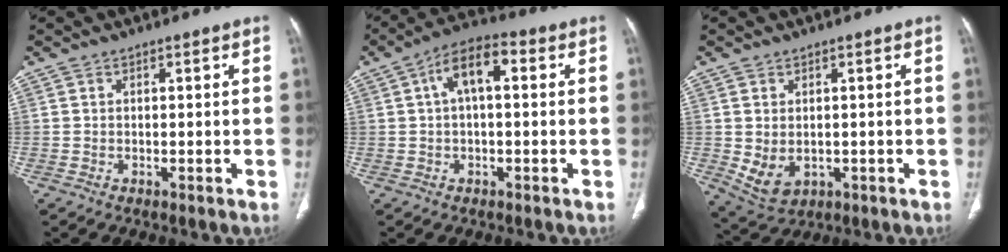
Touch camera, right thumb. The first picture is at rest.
{"total": 8.4, "force": [1.7, 4.0, 7.2], "torque": [-0.124, 0.030, 0.020]}
{"total": 6.0, "force": [-0.4, 4.2, 4.2], "torque": [-0.074, -0.007, 0.015]}